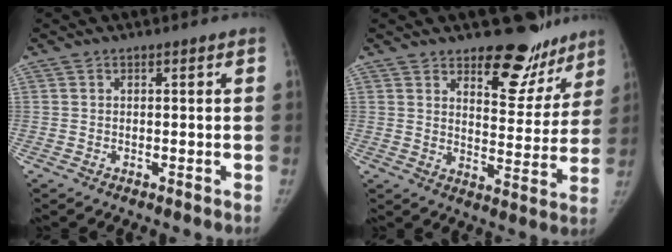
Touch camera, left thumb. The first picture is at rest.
{"total": 13.4, "force": [10.4, 6.3, 5.5], "torque": [-0.013, -0.081, 0.139]}